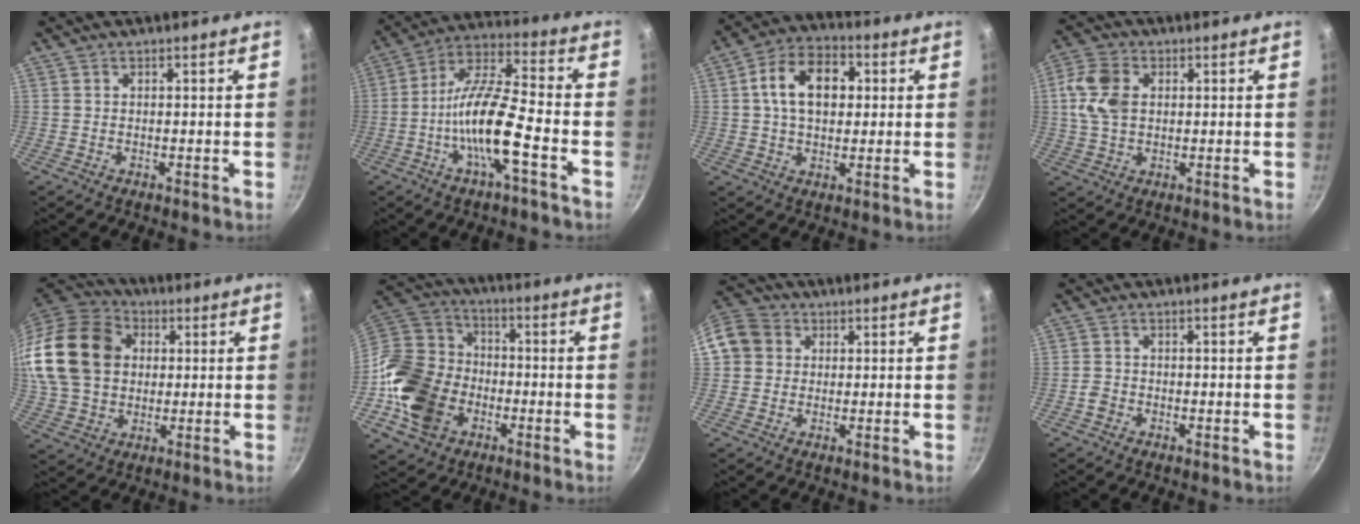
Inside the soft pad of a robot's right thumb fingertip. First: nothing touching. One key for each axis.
{"total": 14.0, "fx": -4.8, "fy": 3.1, "fz": 12.8, "tx": -0.237, "ty": 0.040, "tz": -0.102}
{"total": 12.7, "fx": 2.2, "fy": 8.5, "fz": 9.1, "tx": -0.124, "ty": 0.019, "tz": 0.023}
{"total": 8.6, "fx": 1.4, "fy": 6.0, "fz": 6.0, "tx": -0.111, "ty": 0.006, "tz": 0.018}
{"total": 22.9, "fx": 4.3, "fy": 17.9, "fz": 13.7, "tx": -0.265, "ty": 0.028, "tz": 0.079}
{"total": 20.5, "fx": -6.1, "fy": 16.1, "fz": 11.2, "tx": -0.216, "ty": 0.047, "tz": -0.112}
{"total": 11.0, "fx": 1.8, "fy": 9.9, "fz": 4.5, "tx": -0.080, "ty": 0.029, "tz": 0.022}
{"total": 1.9, "fx": -1.1, "fy": 1.4, "fz": 0.6, "tx": -0.012, "ty": 0.013, "tz": -0.020}